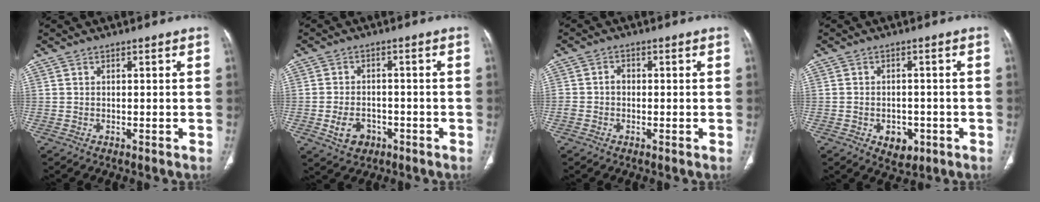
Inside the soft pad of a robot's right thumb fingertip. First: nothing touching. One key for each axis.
{"total": 5.5, "fx": -2.2, "fy": 4.1, "fz": 3.0, "tx": -0.048, "ty": 0.016, "tz": -0.030}
{"total": 1.9, "fx": -0.4, "fy": 1.6, "fz": 1.1, "tx": -0.014, "ty": 0.010, "tz": -0.009}
{"total": 5.0, "fx": -2.0, "fy": 3.6, "fz": 3.0, "tx": -0.027, "ty": 0.009, "tz": -0.018}